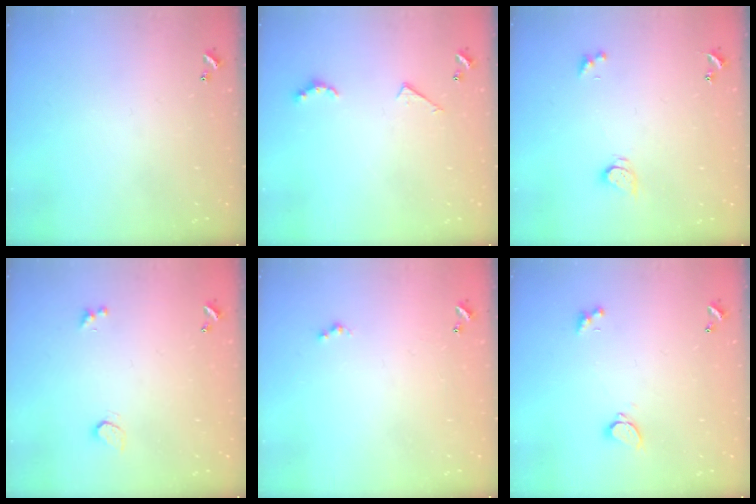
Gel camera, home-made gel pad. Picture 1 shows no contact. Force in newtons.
{"total": 3.8, "press": 3.8, "slide": 0.6}
{"total": 2.7, "press": 2.7, "slide": 0.3}
{"total": 0.9, "press": 0.8, "slide": 0.4}
{"total": 0.8, "press": 0.5, "slide": 0.5}
{"total": 2.2, "press": 2.0, "slide": 0.9}